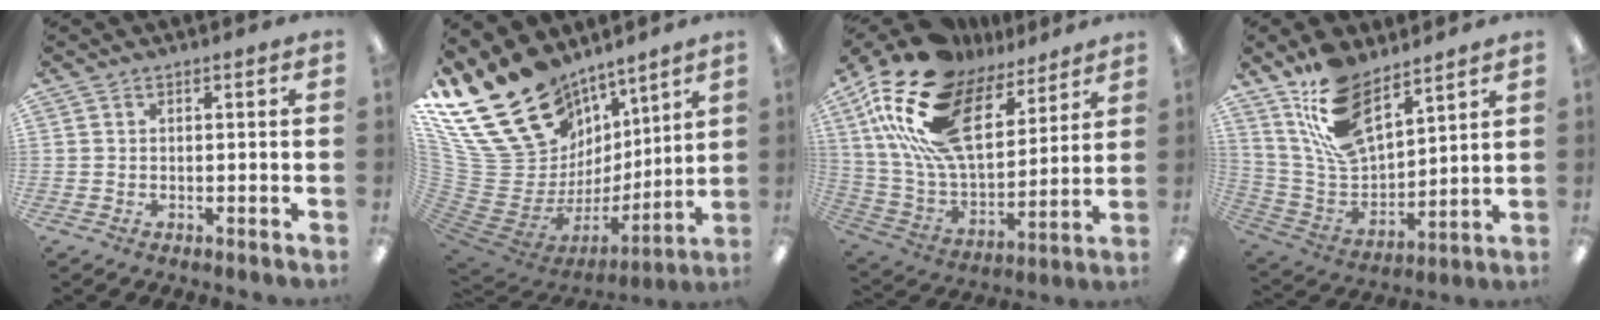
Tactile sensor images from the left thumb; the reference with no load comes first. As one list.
[{"total": 27.5, "force": [14.9, 18.2, 14.1], "torque": [-0.261, -0.135, 0.329]}, {"total": 24.6, "force": [13.1, 13.6, 15.6], "torque": [-0.323, -0.068, 0.237]}, {"total": 16.7, "force": [11.4, 7.9, 9.2], "torque": [-0.202, -0.054, 0.213]}]